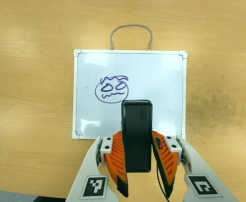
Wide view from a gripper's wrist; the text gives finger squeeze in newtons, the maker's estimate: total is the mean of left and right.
{"total": 4.6, "left": 3.4, "right": 5.7}